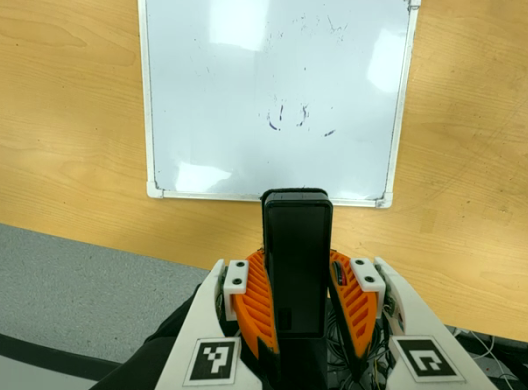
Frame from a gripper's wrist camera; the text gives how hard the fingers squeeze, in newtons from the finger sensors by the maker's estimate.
{"total": 9.6, "left": 7.8, "right": 11.3}